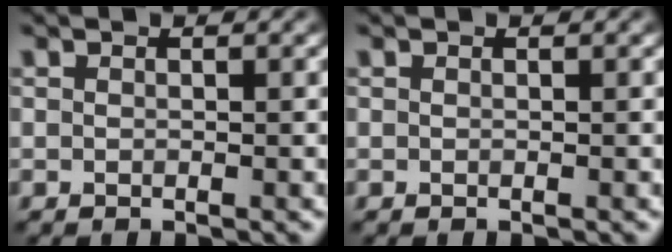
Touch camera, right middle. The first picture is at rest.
{"total": 0.0}